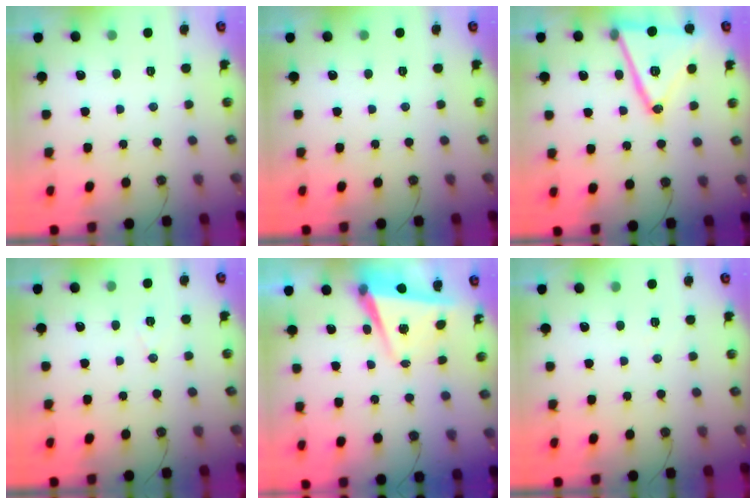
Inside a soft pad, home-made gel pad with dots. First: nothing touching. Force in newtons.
{"total": 0.0}
{"total": 20.3, "press": 20.1, "slide": 3.4}
{"total": 5.1, "press": 2.6, "slide": 4.4}
{"total": 5.0, "press": 4.7, "slide": 1.8}
{"total": 3.5, "press": 1.7, "slide": 3.1}